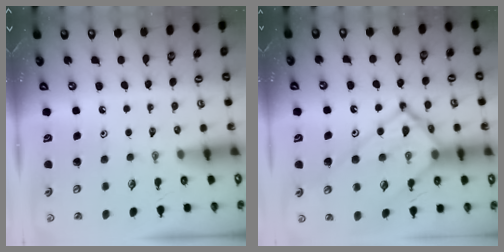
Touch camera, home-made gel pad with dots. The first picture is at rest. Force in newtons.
{"total": 18.8, "press": 18.7, "slide": 2.1}